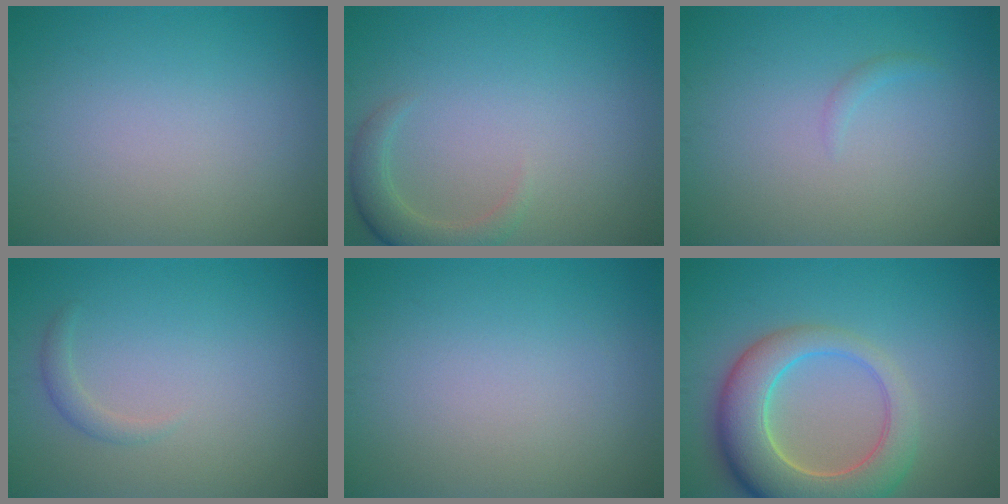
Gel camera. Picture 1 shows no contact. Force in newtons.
{"total": 2.7, "press": 2.6, "slide": 0.5}
{"total": 0.6, "press": 0.6, "slide": 0.1}
{"total": 1.1, "press": 1.1, "slide": 0.0}
{"total": 0.0}
{"total": 8.3, "press": 8.2, "slide": 1.0}